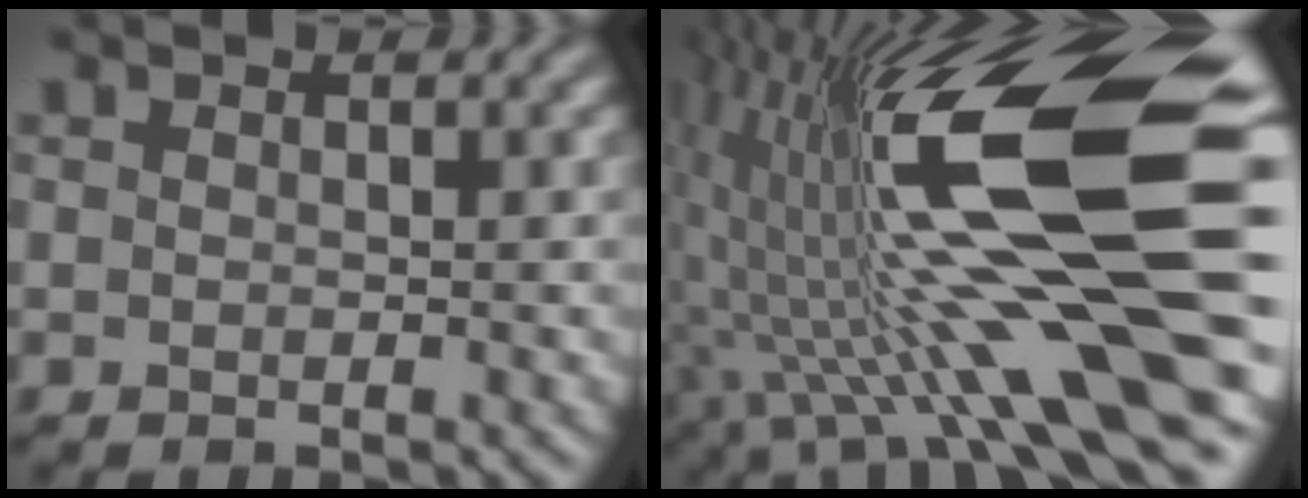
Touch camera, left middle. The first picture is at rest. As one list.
[{"total": 19.0, "force": [3.0, 4.7, 18.2], "torque": [-0.312, 0.020, 0.048]}]